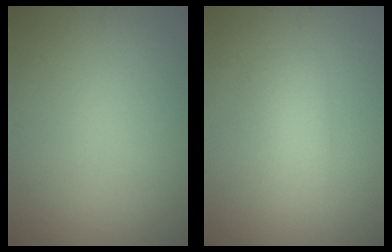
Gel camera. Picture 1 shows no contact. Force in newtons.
{"total": 2.0, "press": 2.0, "slide": 0.1}